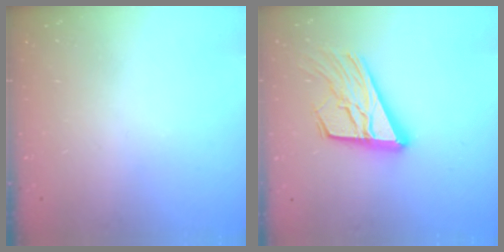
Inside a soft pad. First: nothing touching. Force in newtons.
{"total": 19.1, "press": 19.0, "slide": 2.5}